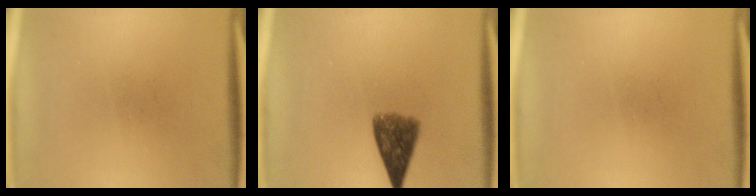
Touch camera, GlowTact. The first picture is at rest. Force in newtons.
{"total": 6.6}
{"total": 0.0}